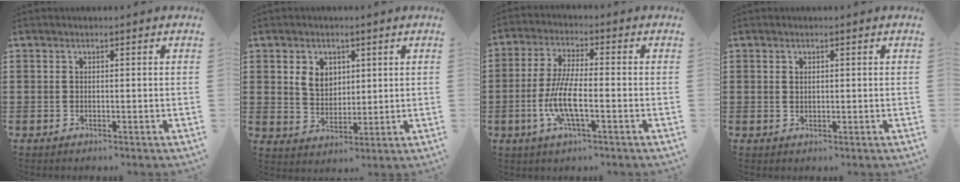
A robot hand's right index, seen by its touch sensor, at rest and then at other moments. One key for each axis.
{"total": 4.7, "fx": 1.7, "fy": 3.8, "fz": 2.3, "tx": -0.060, "ty": 0.013, "tz": 0.030}
{"total": 7.7, "fx": -2.5, "fy": 1.9, "fz": 7.0, "tx": -0.158, "ty": -0.014, "tz": -0.053}
{"total": 0.7, "fx": 0.3, "fy": 0.5, "fz": 0.4, "tx": -0.010, "ty": 0.003, "tz": 0.006}